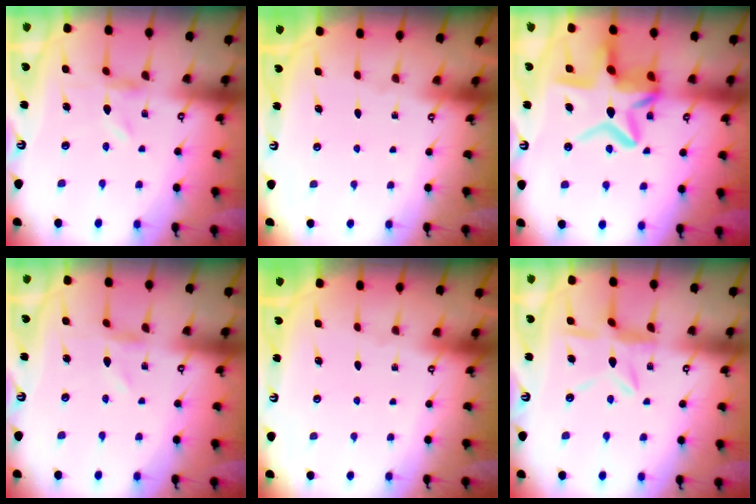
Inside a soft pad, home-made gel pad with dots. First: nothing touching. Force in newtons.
{"total": 0.0}
{"total": 15.5, "press": 15.4, "slide": 1.6}
{"total": 1.2, "press": 1.2, "slide": 0.2}
{"total": 0.0}
{"total": 9.2, "press": 9.2, "slide": 0.8}